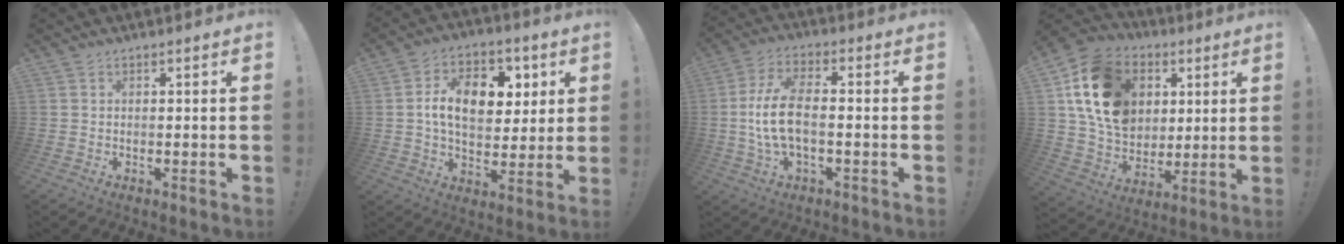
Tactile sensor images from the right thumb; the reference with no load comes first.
{"total": 14.8, "force": [3.4, 10.0, 10.4], "torque": [-0.153, -0.002, 0.068]}
{"total": 11.5, "force": [-1.4, 5.3, 10.1], "torque": [-0.206, 0.004, -0.024]}
{"total": 20.0, "force": [6.6, 15.9, 10.2], "torque": [-0.167, -0.022, 0.142]}